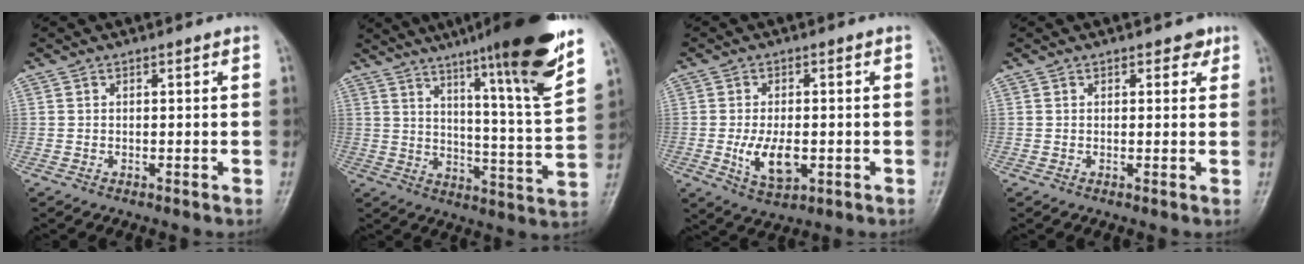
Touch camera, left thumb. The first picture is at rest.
{"total": 20.8, "force": [13.8, 1.1, 15.6], "torque": [-0.207, -0.066, 0.202]}
{"total": 7.7, "force": [-1.5, 4.2, 6.2], "torque": [-0.105, -0.006, -0.021]}
{"total": 2.3, "force": [1.3, 1.5, 1.2], "torque": [0.004, -0.003, 0.013]}